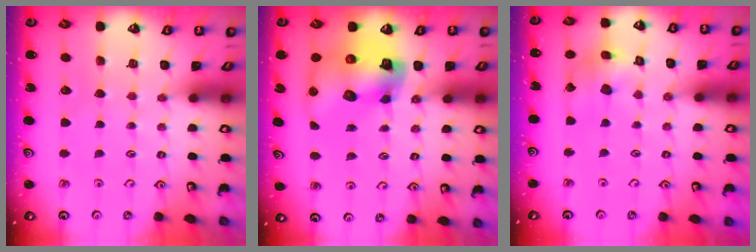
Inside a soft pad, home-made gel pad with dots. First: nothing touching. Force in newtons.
{"total": 13.8, "press": 13.6, "slide": 2.3}
{"total": 10.1, "press": 10.0, "slide": 1.4}